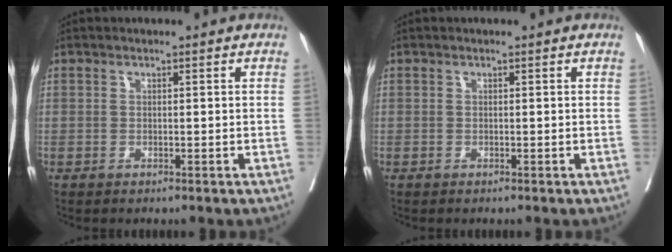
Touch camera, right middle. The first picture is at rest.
{"total": 0.0}